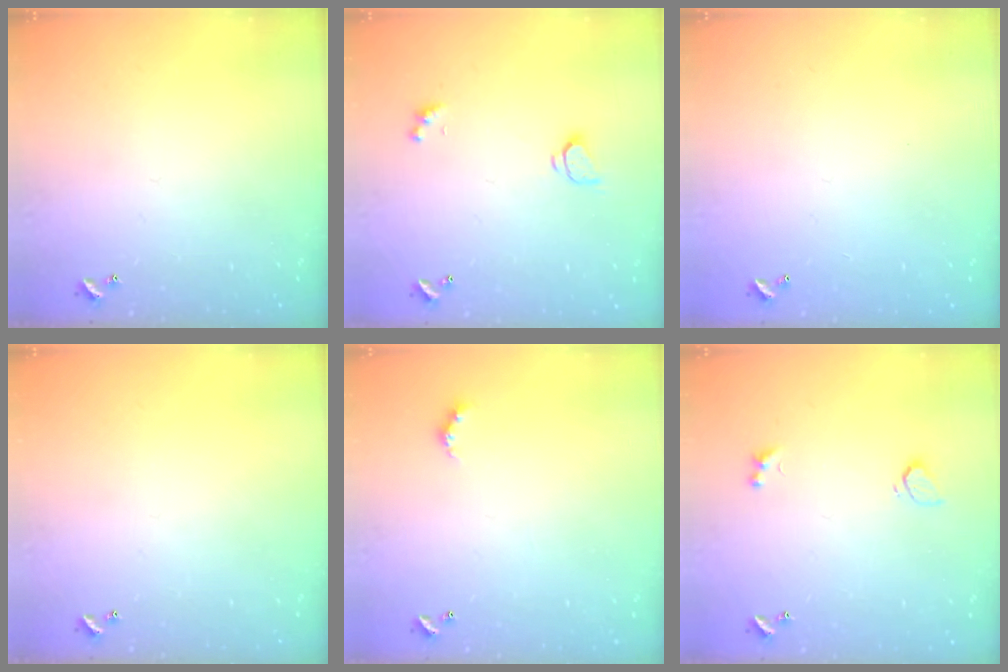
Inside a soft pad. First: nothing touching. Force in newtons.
{"total": 1.6, "press": 1.5, "slide": 0.4}
{"total": 2.9, "press": 2.9, "slide": 0.1}
{"total": 0.0}
{"total": 3.4, "press": 3.3, "slide": 0.6}
{"total": 2.1, "press": 1.8, "slide": 1.2}